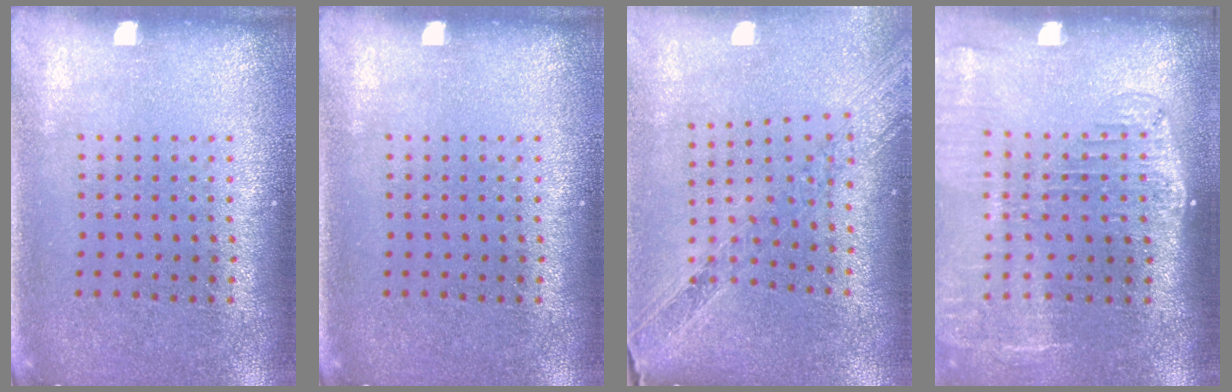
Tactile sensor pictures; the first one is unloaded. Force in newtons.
{"total": 0.0}
{"total": 1.1, "press": 1.1, "slide": 0.2}
{"total": 2.1, "press": 1.7, "slide": 1.2}